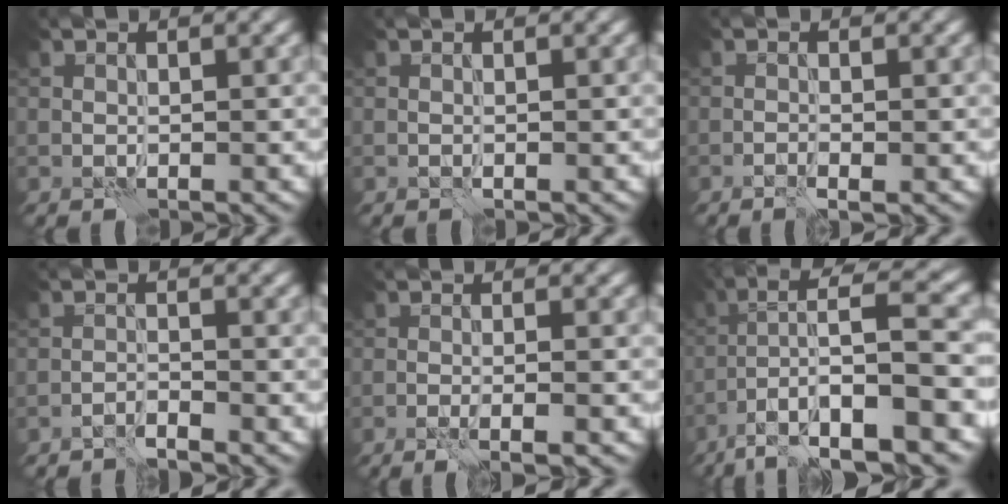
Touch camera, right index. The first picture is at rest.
{"total": 0.0}
{"total": 1.5, "force": [-0.8, 0.2, 1.2], "torque": [-0.022, 0.003, -0.016]}
{"total": 1.5, "force": [-1.4, 0.0, 0.5], "torque": [-0.005, 0.006, -0.031]}
{"total": 3.1, "force": [-1.5, 0.7, 2.7], "torque": [-0.035, 0.006, -0.031]}
{"total": 12.1, "force": [-4.5, 2.8, 10.8], "torque": [-0.177, 0.021, -0.071]}